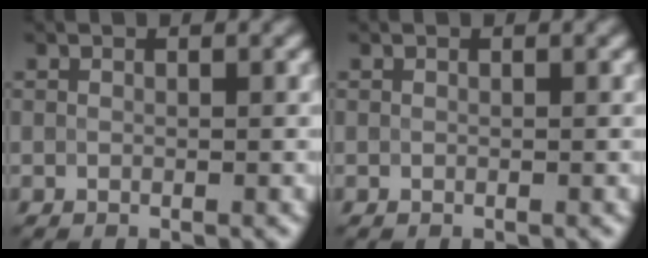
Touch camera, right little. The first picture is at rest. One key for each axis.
{"total": 0.0}